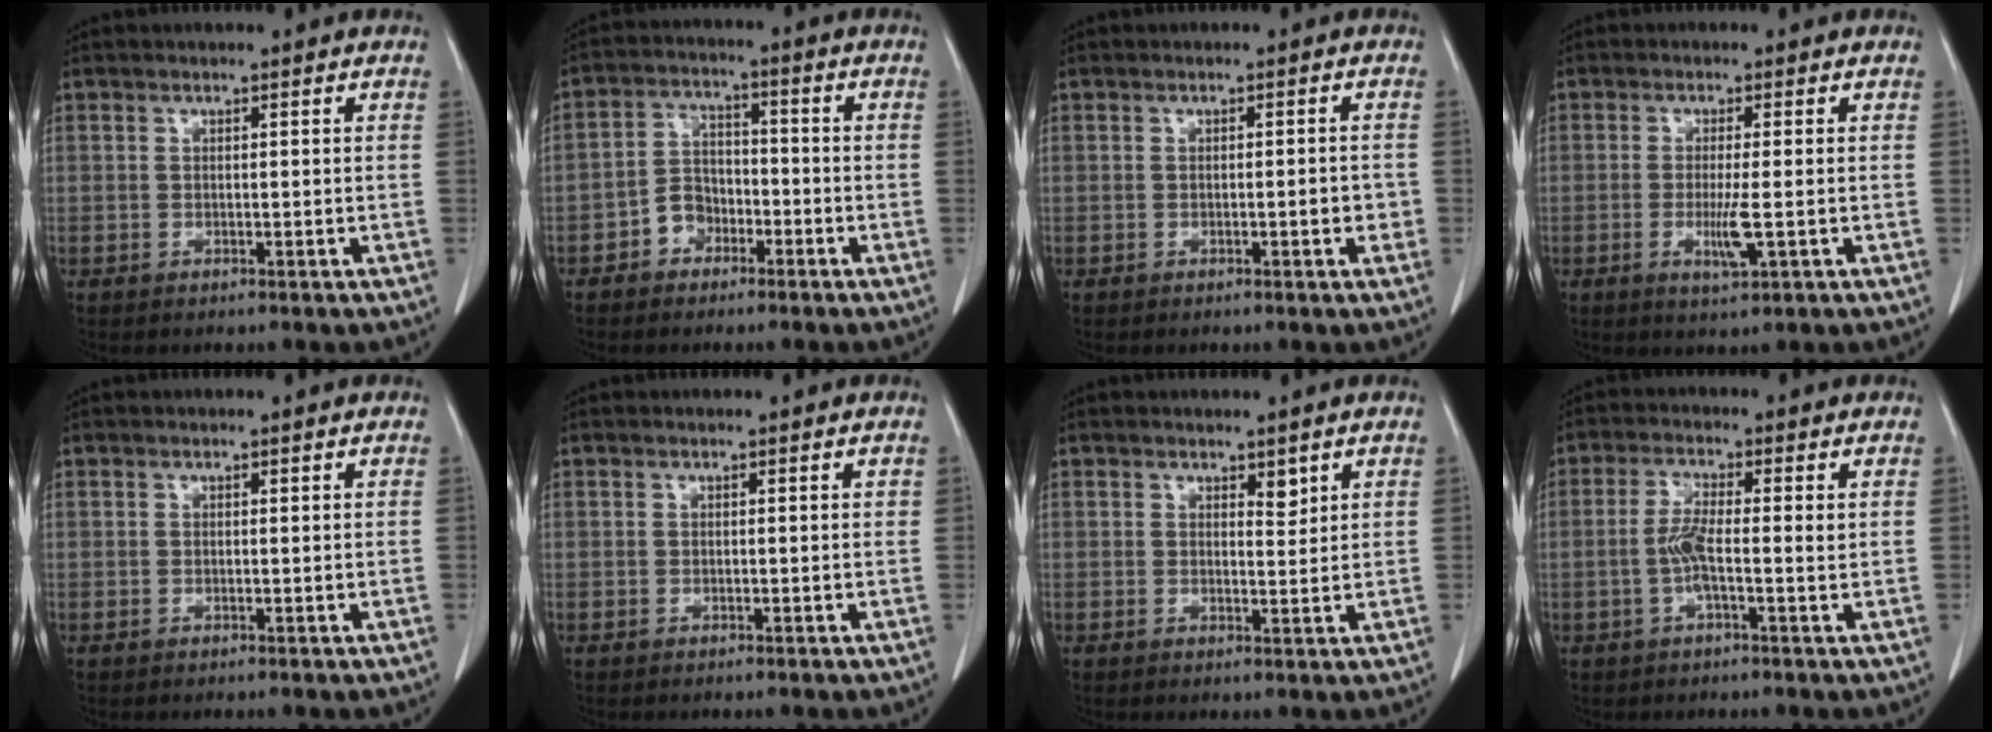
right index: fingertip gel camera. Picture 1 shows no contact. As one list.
[{"total": 5.1, "force": [-2.7, 3.9, 1.9], "torque": [-0.033, 0.017, -0.050]}, {"total": 1.3, "force": [-0.3, 0.5, 1.2], "torque": [-0.015, 0.001, -0.003]}, {"total": 4.1, "force": [-0.9, 0.1, 4.0], "torque": [-0.078, -0.010, -0.016]}, {"total": 0.0}, {"total": 0.0}, {"total": 1.8, "force": [1.3, 0.7, 1.1], "torque": [-0.016, -0.008, 0.021]}, {"total": 4.4, "force": [-0.4, 0.6, 4.3], "torque": [-0.091, 0.004, -0.011]}]